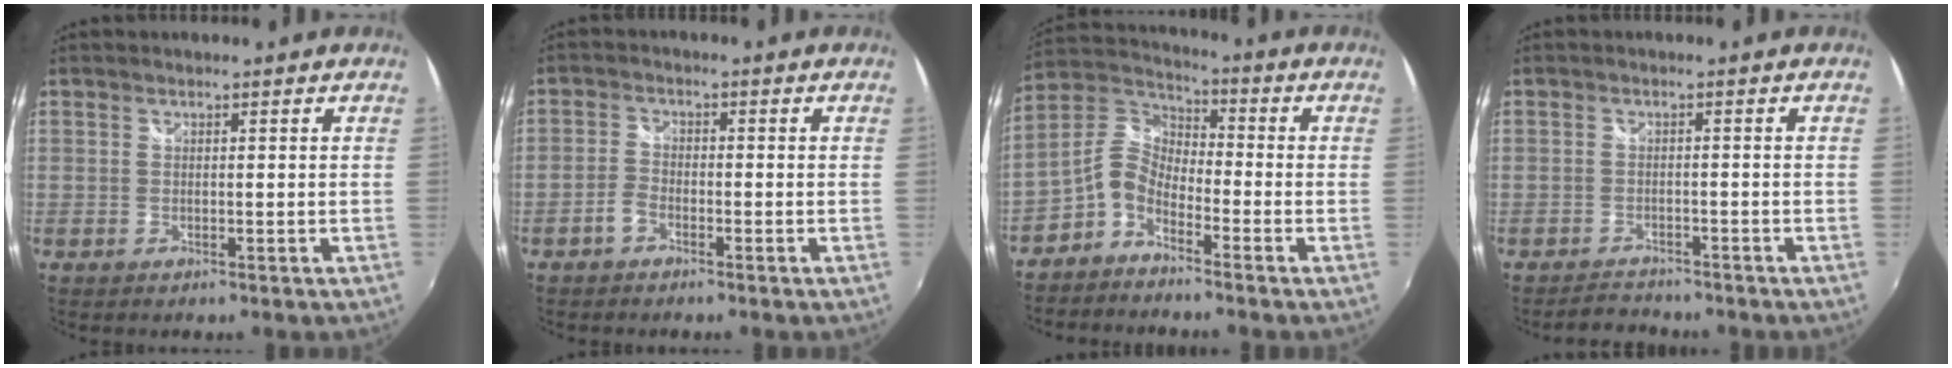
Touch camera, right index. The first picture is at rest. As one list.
[{"total": 2.5, "force": [-1.8, 1.3, 1.3], "torque": [-0.036, 0.006, -0.038]}, {"total": 6.6, "force": [-4.0, 3.7, 3.8], "torque": [-0.087, 0.021, -0.092]}, {"total": 3.4, "force": [-3.1, 1.3, 0.0], "torque": [-0.014, 0.007, -0.053]}]